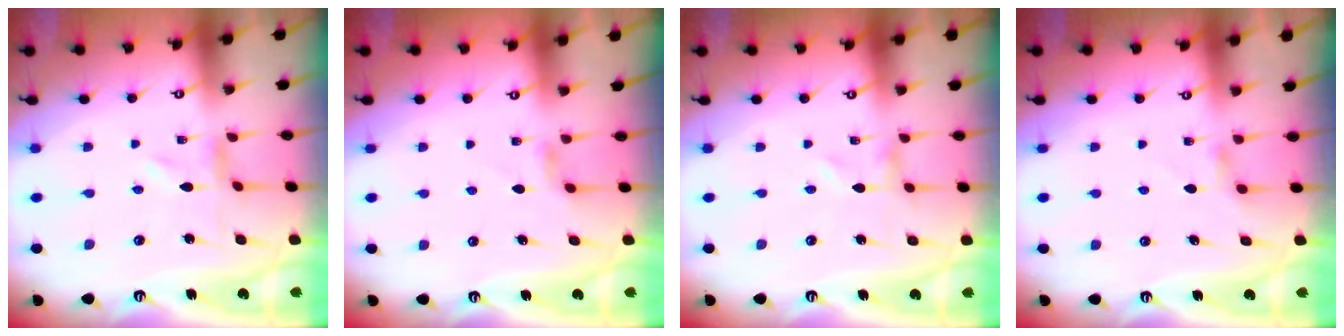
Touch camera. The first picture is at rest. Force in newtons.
{"total": 2.9, "press": 2.9, "slide": 0.5}
{"total": 0.0}
{"total": 2.8, "press": 2.7, "slide": 0.6}